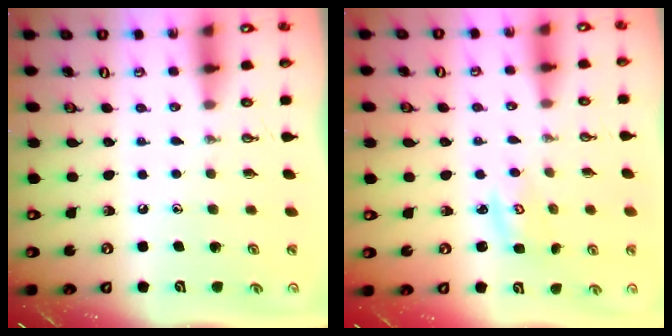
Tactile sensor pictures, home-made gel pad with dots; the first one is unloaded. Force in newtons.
{"total": 2.6, "press": 2.5, "slide": 0.3}